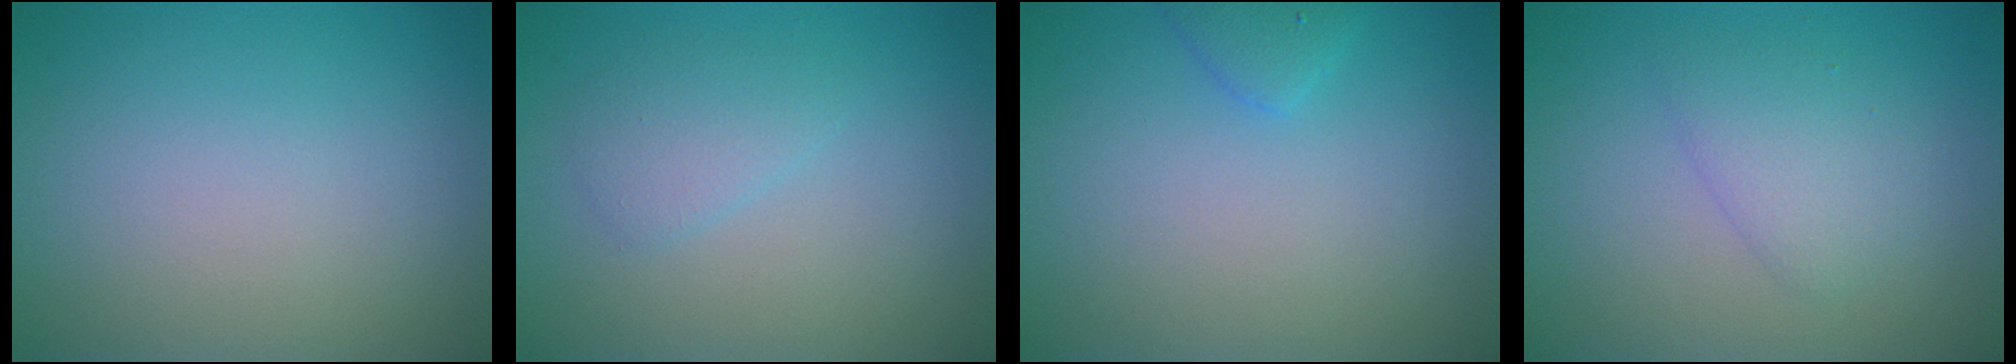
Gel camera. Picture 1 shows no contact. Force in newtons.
{"total": 1.7, "press": 1.7, "slide": 0.1}
{"total": 1.4, "press": 1.4, "slide": 0.1}
{"total": 2.4, "press": 2.4, "slide": 0.2}